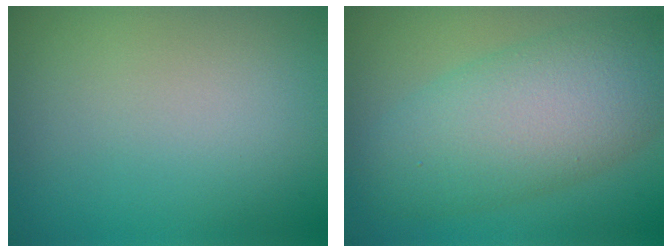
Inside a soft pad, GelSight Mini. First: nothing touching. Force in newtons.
{"total": 8.1, "press": 8.1, "slide": 0.3}